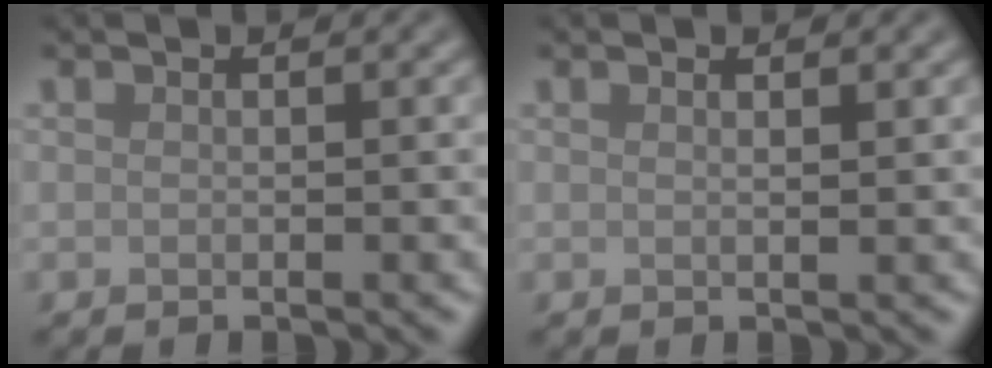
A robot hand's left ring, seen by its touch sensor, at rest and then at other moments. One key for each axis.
{"total": 0.8, "fx": 0.5, "fy": 0.0, "fz": 0.6, "tx": -0.004, "ty": -0.009, "tz": 0.006}